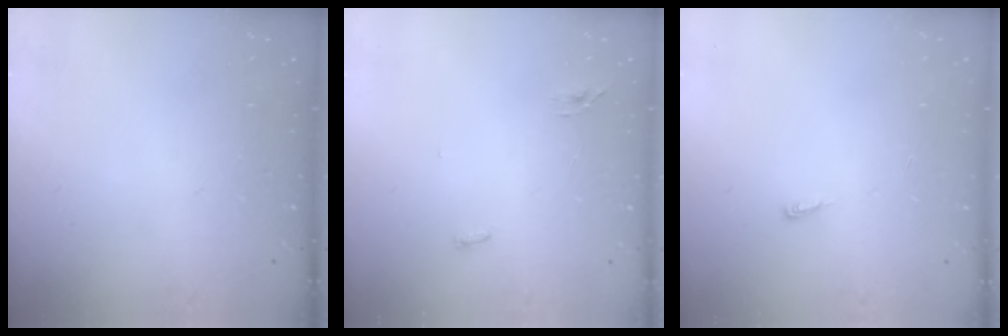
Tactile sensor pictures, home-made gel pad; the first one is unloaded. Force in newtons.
{"total": 3.2, "press": 2.9, "slide": 1.5}
{"total": 3.4, "press": 3.3, "slide": 0.7}